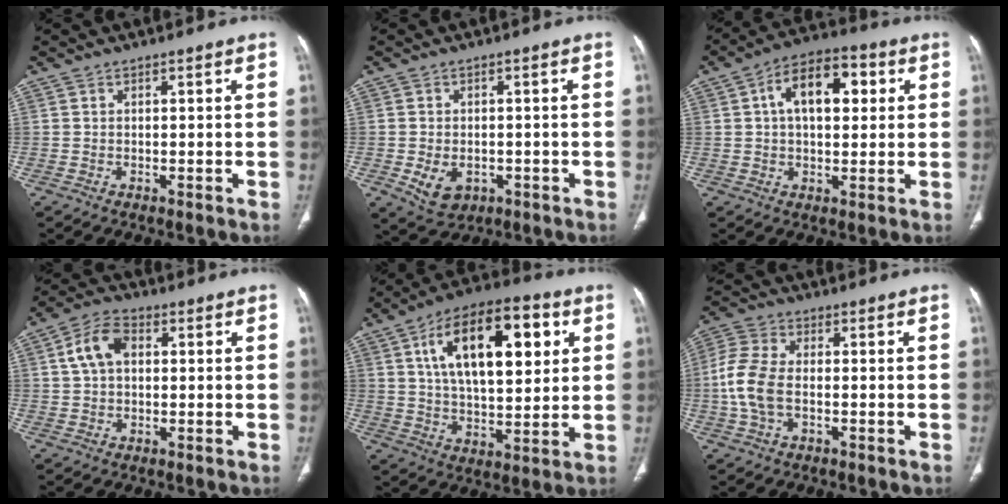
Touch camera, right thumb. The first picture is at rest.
{"total": 5.9, "force": [-1.8, 4.4, 3.6], "torque": [-0.055, 0.007, -0.014]}
{"total": 12.7, "force": [3.1, 7.2, 10.0], "torque": [-0.139, 0.020, 0.044]}
{"total": 7.5, "force": [1.5, 4.9, 5.4], "torque": [-0.102, 0.018, 0.023]}
{"total": 21.7, "force": [7.0, 10.3, 17.7], "torque": [-0.258, -0.006, 0.110]}
{"total": 9.2, "force": [-1.2, 5.4, 7.4], "torque": [-0.172, 0.017, -0.028]}